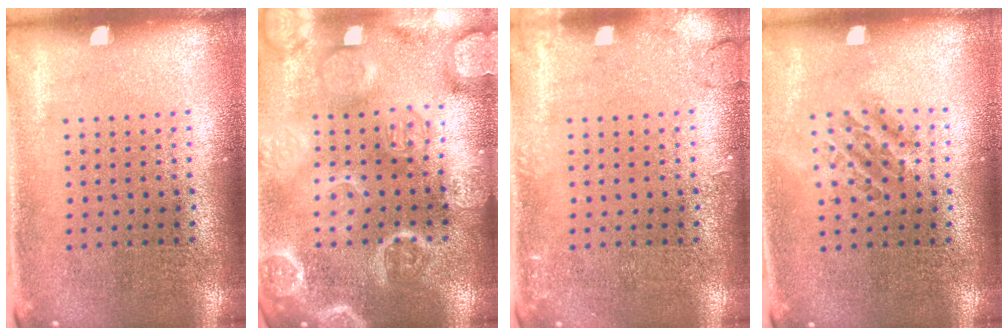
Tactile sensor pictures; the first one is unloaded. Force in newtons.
{"total": 4.2, "press": 4.1, "slide": 0.6}
{"total": 1.7, "press": 1.7, "slide": 0.3}
{"total": 1.1, "press": 1.1, "slide": 0.3}